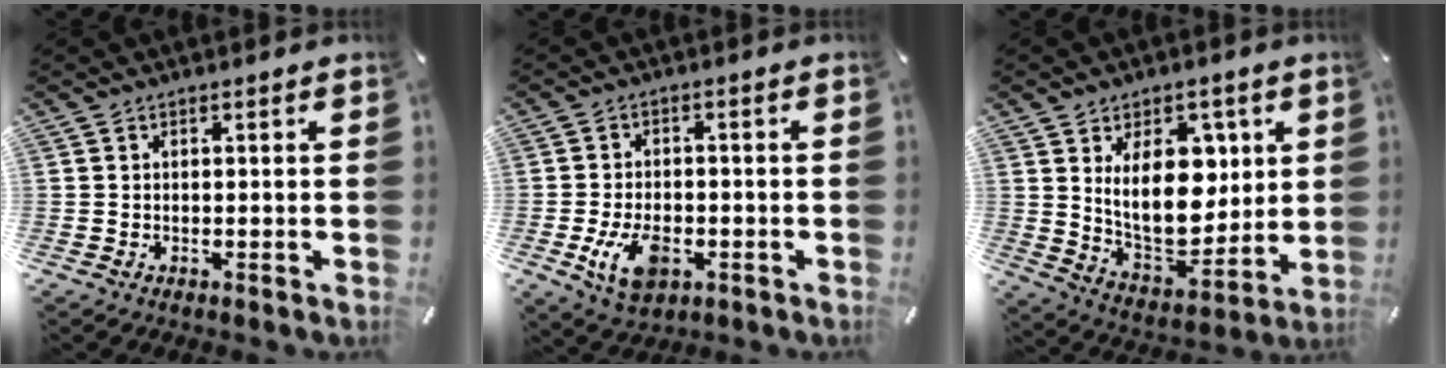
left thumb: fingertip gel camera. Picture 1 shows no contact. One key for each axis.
{"total": 8.7, "fx": -2.9, "fy": 5.4, "fz": 6.1, "tx": -0.118, "ty": 0.001, "tz": -0.053}
{"total": 17.0, "fx": 4.9, "fy": 10.5, "fz": 12.4, "tx": -0.198, "ty": -0.028, "tz": 0.086}